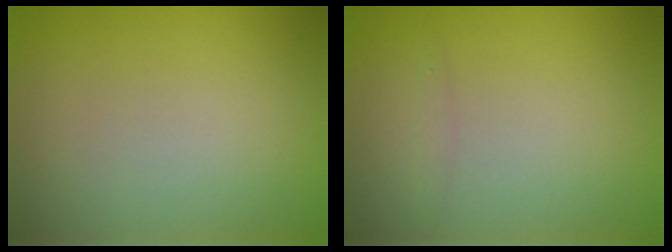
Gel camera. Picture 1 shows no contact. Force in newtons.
{"total": 0.6, "press": 0.6, "slide": 0.1}